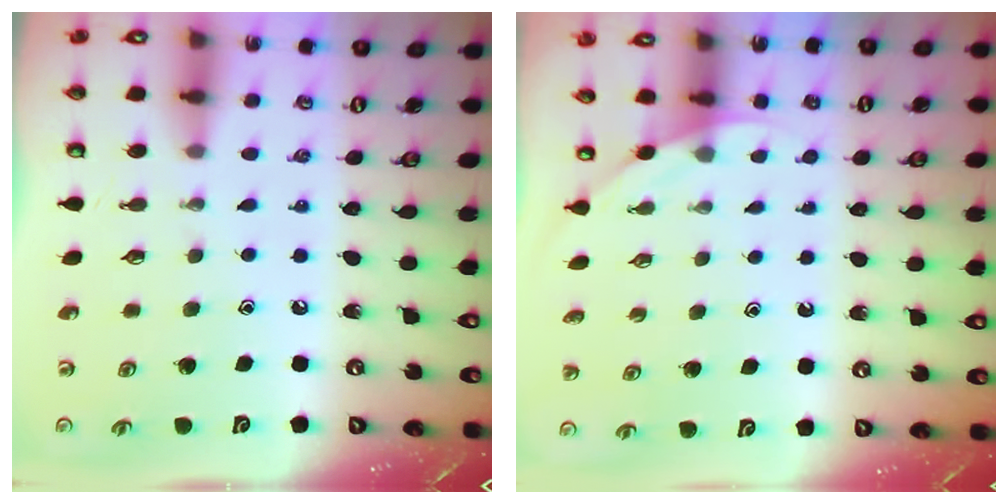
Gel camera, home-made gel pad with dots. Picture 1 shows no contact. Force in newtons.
{"total": 2.6, "press": 2.6, "slide": 0.1}